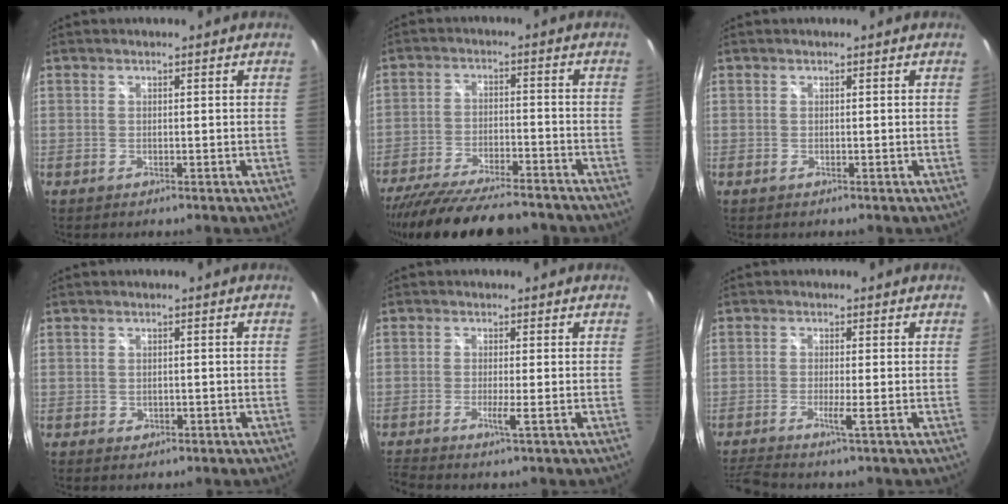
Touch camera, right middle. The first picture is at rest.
{"total": 20.5, "force": [-17.5, 4.4, 9.6], "torque": [-0.189, -0.043, -0.265]}
{"total": 0.0}
{"total": 1.5, "force": [-0.5, 1.2, 0.7], "torque": [-0.010, -0.004, -0.008]}
{"total": 3.4, "force": [-1.8, -1.0, 2.7], "torque": [-0.066, -0.012, -0.042]}
{"total": 5.1, "force": [-3.5, -0.9, 3.6], "torque": [-0.085, -0.018, -0.069]}